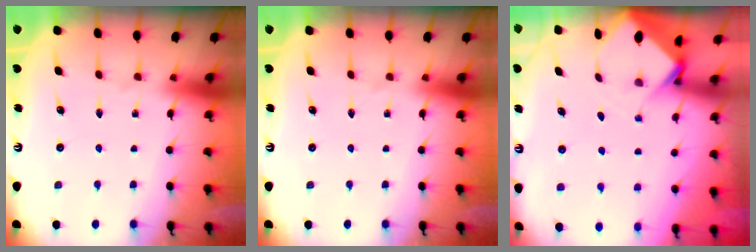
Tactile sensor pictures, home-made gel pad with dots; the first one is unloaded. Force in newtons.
{"total": 0.0}
{"total": 3.0, "press": 3.0, "slide": 0.2}